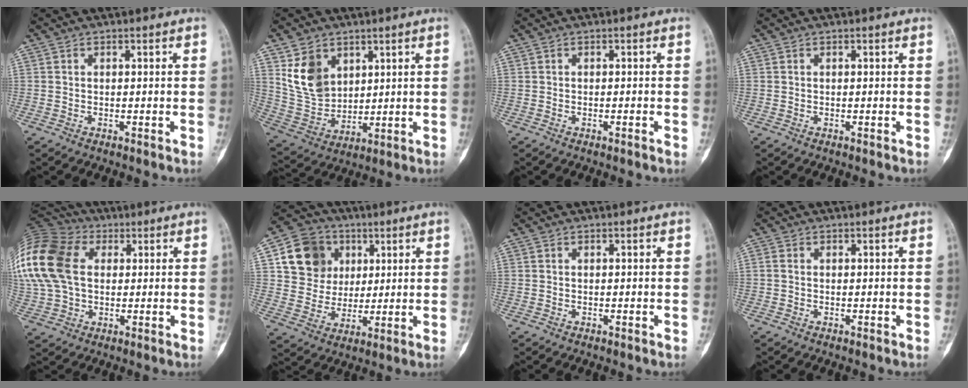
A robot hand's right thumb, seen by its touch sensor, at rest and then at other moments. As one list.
[{"total": 11.4, "force": [5.1, 8.2, 6.1], "torque": [-0.092, -0.025, 0.120]}, {"total": 0.6, "force": [-0.3, 0.1, 0.5], "torque": [-0.012, 0.003, -0.002]}, {"total": 0.0}, {"total": 25.3, "force": [5.9, 17.7, 17.1], "torque": [-0.416, 0.054, 0.114]}, {"total": 13.5, "force": [4.6, 11.7, 5.0], "torque": [-0.054, -0.003, 0.084]}, {"total": 0.0}, {"total": 0.8, "force": [0.0, 0.6, 0.6], "torque": [-0.011, 0.001, -0.002]}]